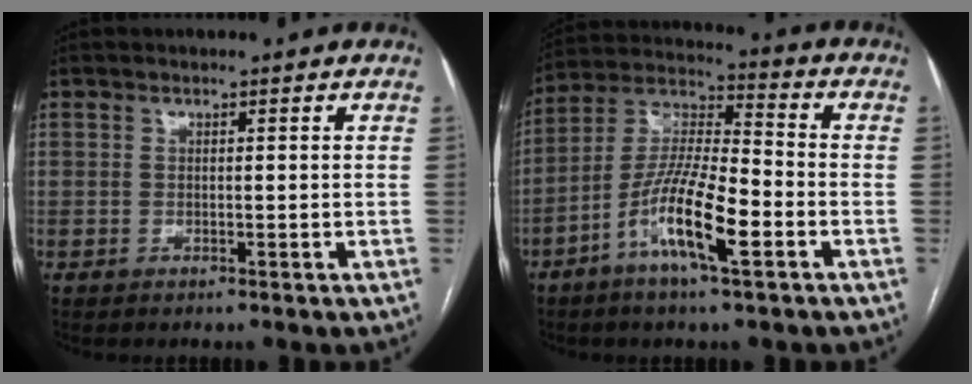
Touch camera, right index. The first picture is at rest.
{"total": 13.0, "force": [-5.5, 2.1, 11.6], "torque": [-0.230, -0.002, -0.106]}